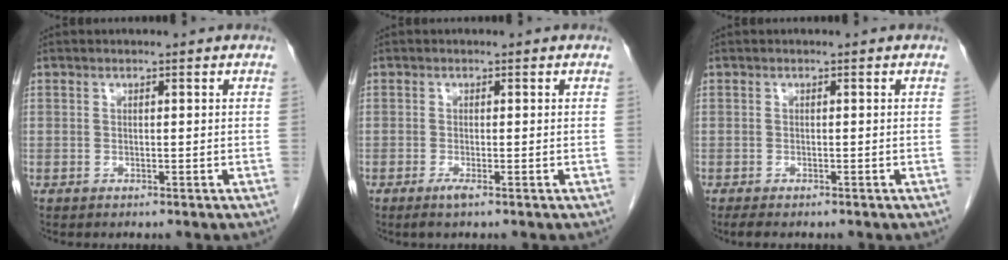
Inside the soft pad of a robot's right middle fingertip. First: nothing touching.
{"total": 1.3, "force": [-0.8, -0.1, 1.0], "torque": [-0.021, -0.004, -0.017]}
{"total": 2.4, "force": [-1.9, 0.7, 1.3], "torque": [-0.024, -0.007, -0.023]}